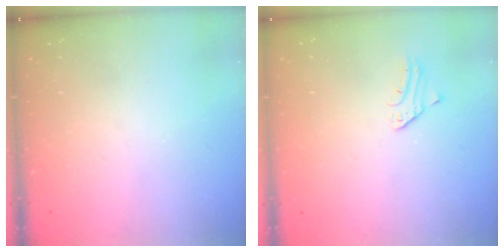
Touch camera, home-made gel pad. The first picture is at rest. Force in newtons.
{"total": 1.8, "press": 1.8, "slide": 0.2}